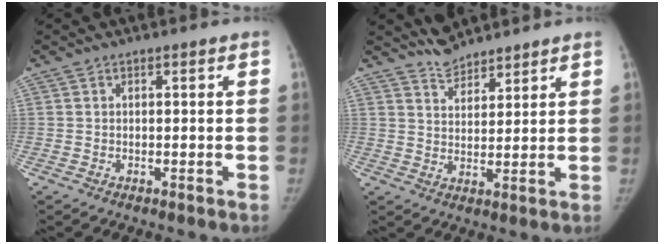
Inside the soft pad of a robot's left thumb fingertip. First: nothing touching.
{"total": 5.4, "force": [5.1, 1.6, 0.7], "torque": [0.002, -0.029, 0.096]}